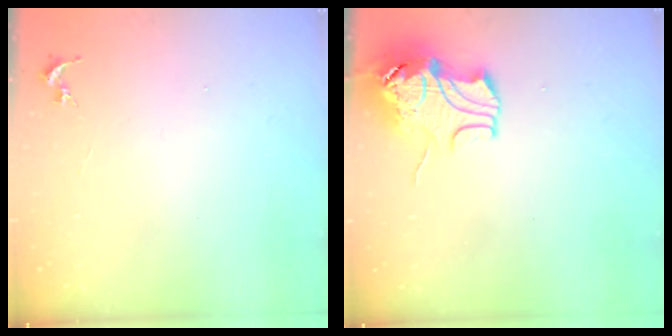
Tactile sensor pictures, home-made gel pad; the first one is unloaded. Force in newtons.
{"total": 11.2, "press": 11.0, "slide": 1.7}